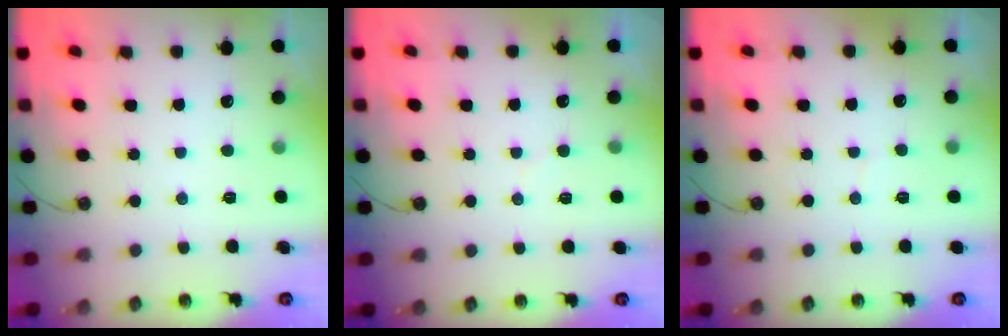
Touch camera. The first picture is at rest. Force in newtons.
{"total": 2.7, "press": 2.6, "slide": 0.3}
{"total": 1.6, "press": 1.5, "slide": 0.1}